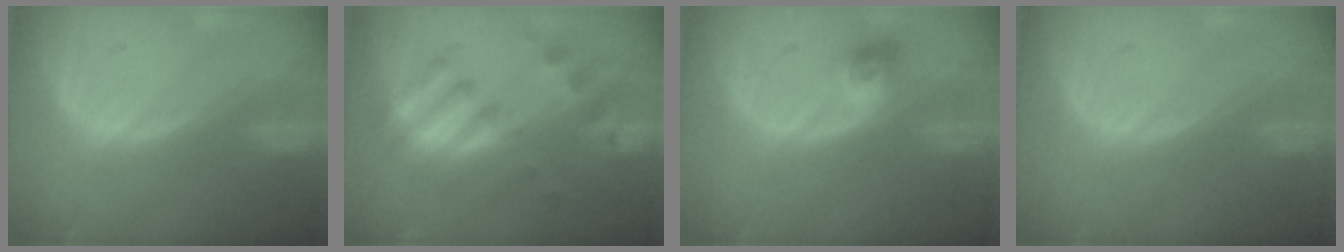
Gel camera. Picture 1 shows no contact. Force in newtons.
{"total": 7.8, "press": 7.7, "slide": 1.7}
{"total": 2.9, "press": 2.7, "slide": 1.2}
{"total": 0.0}